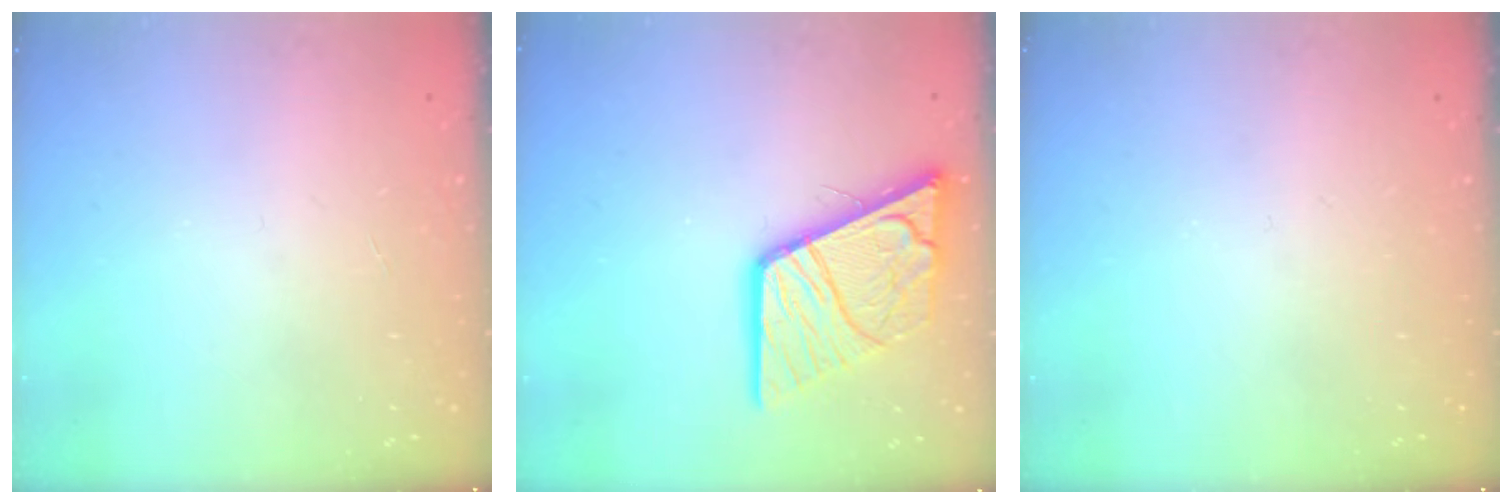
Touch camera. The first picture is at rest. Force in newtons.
{"total": 17.2, "press": 17.1, "slide": 1.8}
{"total": 0.0}